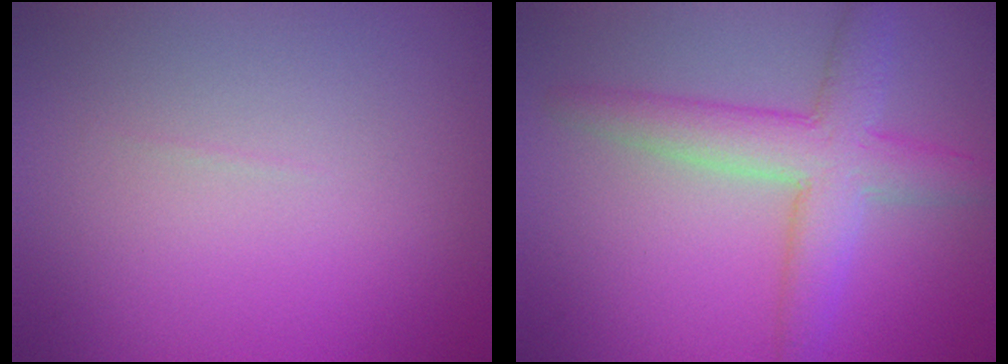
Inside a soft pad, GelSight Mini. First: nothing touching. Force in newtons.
{"total": 5.5, "press": 5.5, "slide": 0.3}